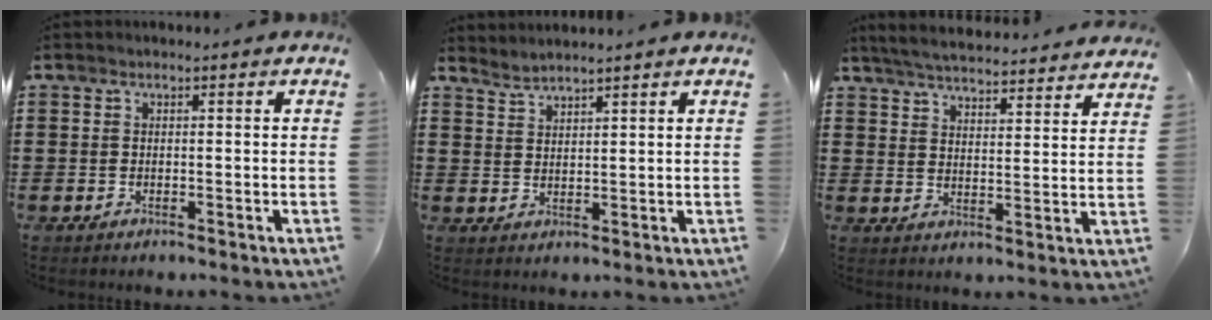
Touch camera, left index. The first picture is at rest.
{"total": 2.0, "force": [2.0, -0.3, -0.2], "torque": [-0.002, -0.004, 0.039]}
{"total": 5.0, "force": [4.9, -0.3, 0.9], "torque": [-0.039, -0.033, 0.085]}